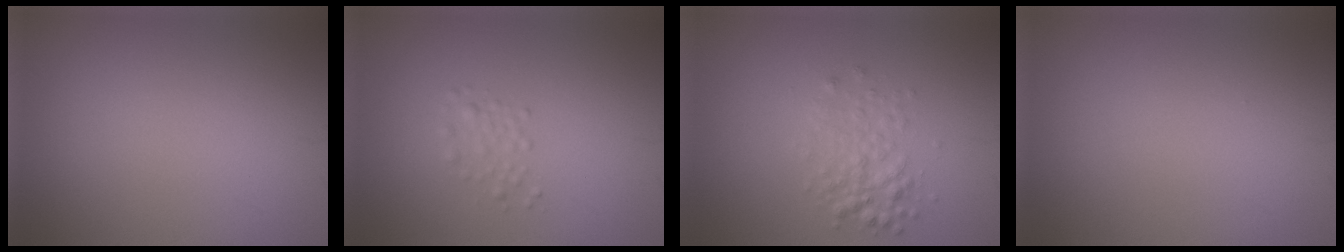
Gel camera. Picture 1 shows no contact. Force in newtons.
{"total": 1.3, "press": 1.3, "slide": 0.1}
{"total": 2.5, "press": 2.5, "slide": 0.0}
{"total": 0.0}